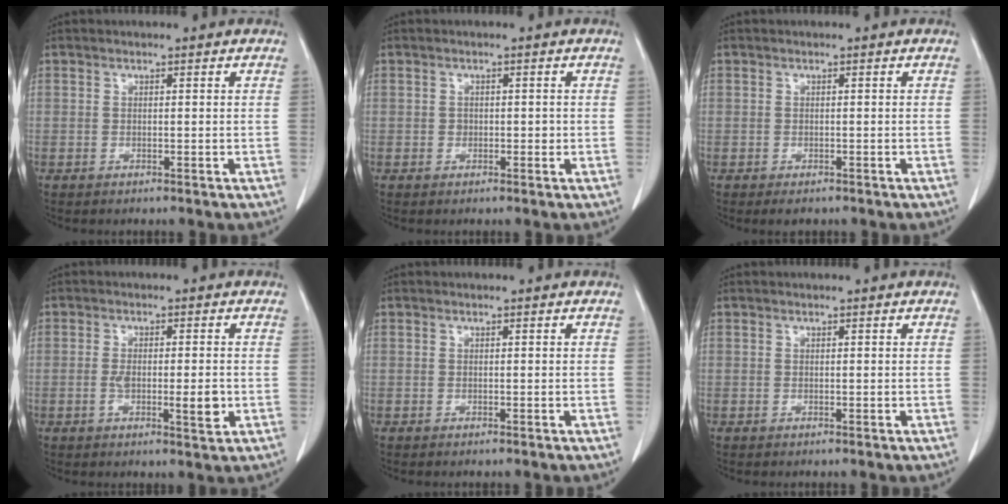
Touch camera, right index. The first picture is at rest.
{"total": 1.3, "force": [-0.2, 1.0, 0.7], "torque": [-0.009, 0.002, -0.002]}
{"total": 1.5, "force": [-1.0, 0.8, 0.7], "torque": [-0.008, 0.001, -0.009]}
{"total": 5.5, "force": [-1.2, 1.4, 5.2], "torque": [-0.088, -0.006, -0.018]}
{"total": 0.0}
{"total": 0.0}